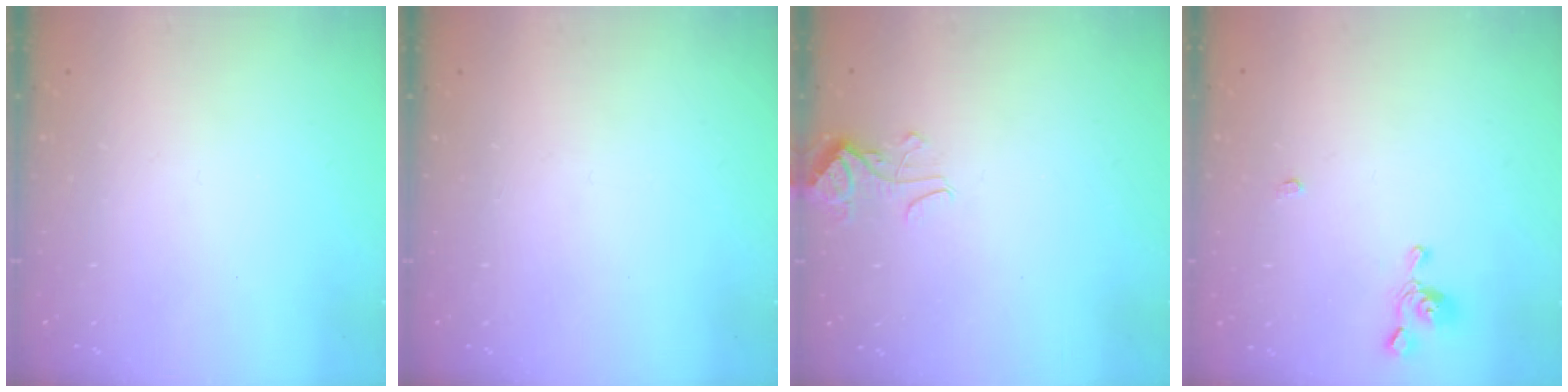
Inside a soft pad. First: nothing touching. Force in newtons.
{"total": 0.0}
{"total": 2.1, "press": 2.1, "slide": 0.5}
{"total": 3.0, "press": 3.0, "slide": 0.2}